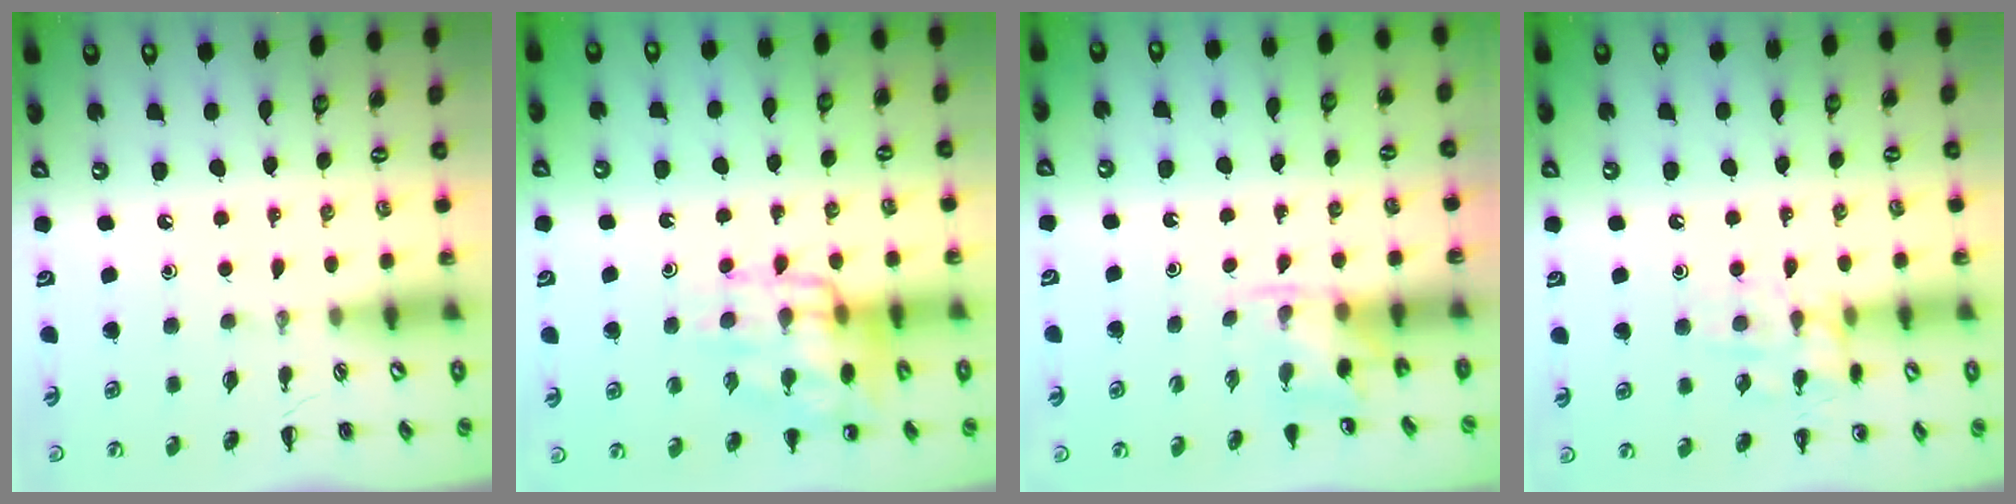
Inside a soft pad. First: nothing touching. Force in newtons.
{"total": 14.4, "press": 14.2, "slide": 2.4}
{"total": 2.6, "press": 2.5, "slide": 0.9}
{"total": 10.2, "press": 10.2, "slide": 0.9}